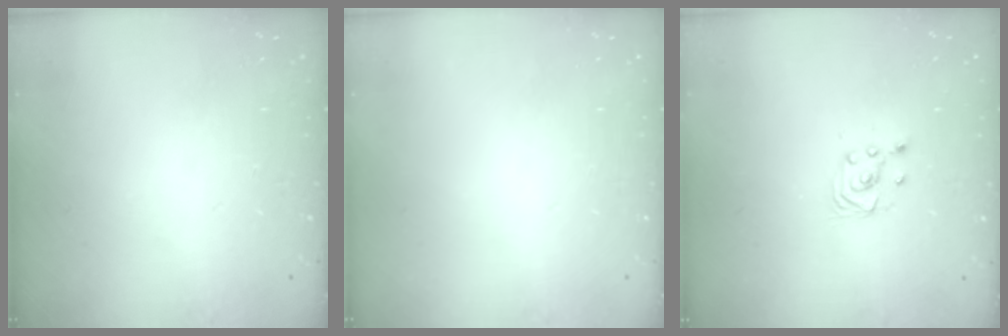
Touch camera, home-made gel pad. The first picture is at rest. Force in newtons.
{"total": 0.0}
{"total": 2.5, "press": 2.2, "slide": 1.1}